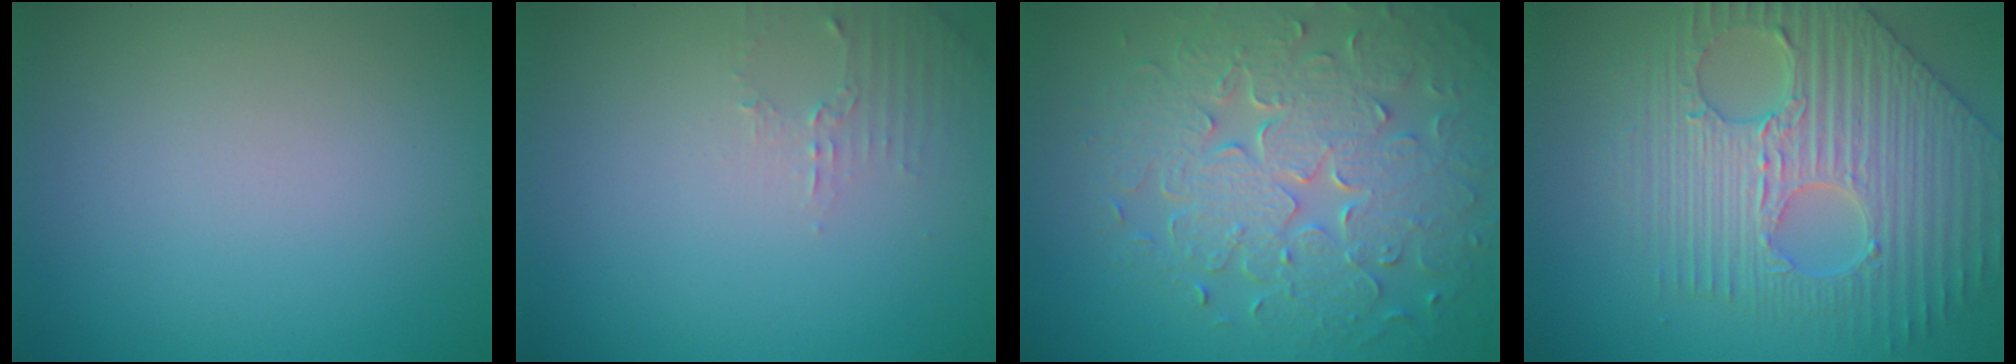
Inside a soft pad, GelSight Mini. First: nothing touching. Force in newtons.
{"total": 1.4, "press": 1.4, "slide": 0.4}
{"total": 8.6, "press": 6.1, "slide": 6.1}
{"total": 6.4, "press": 5.5, "slide": 3.3}